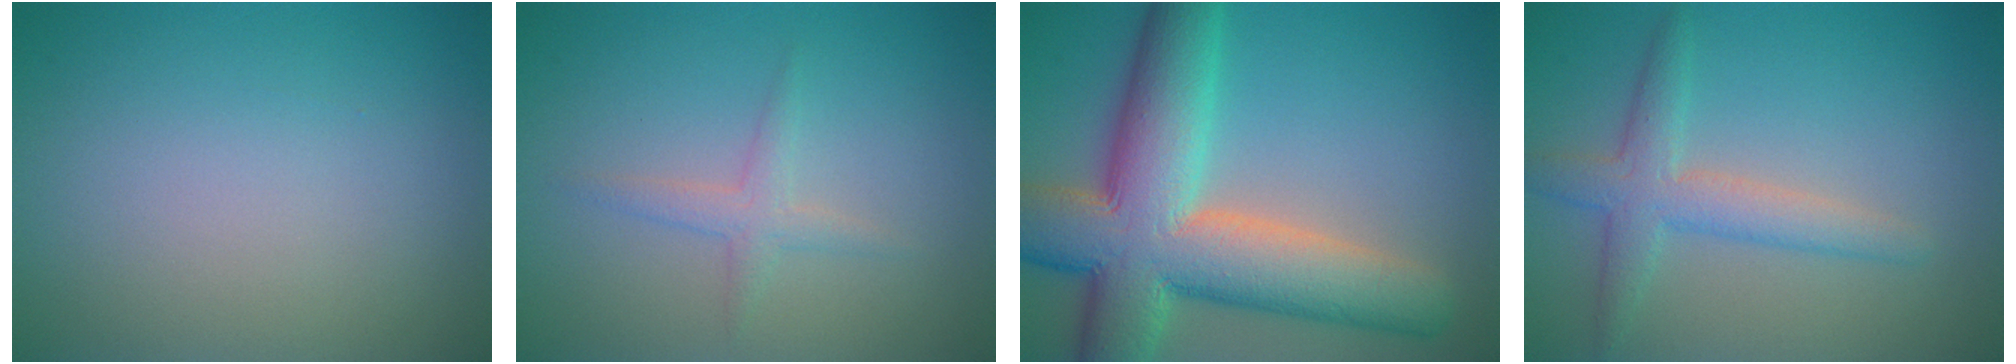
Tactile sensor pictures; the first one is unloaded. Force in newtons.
{"total": 1.5, "press": 1.5, "slide": 0.1}
{"total": 13.0, "press": 12.9, "slide": 1.0}
{"total": 2.8, "press": 2.8, "slide": 0.2}